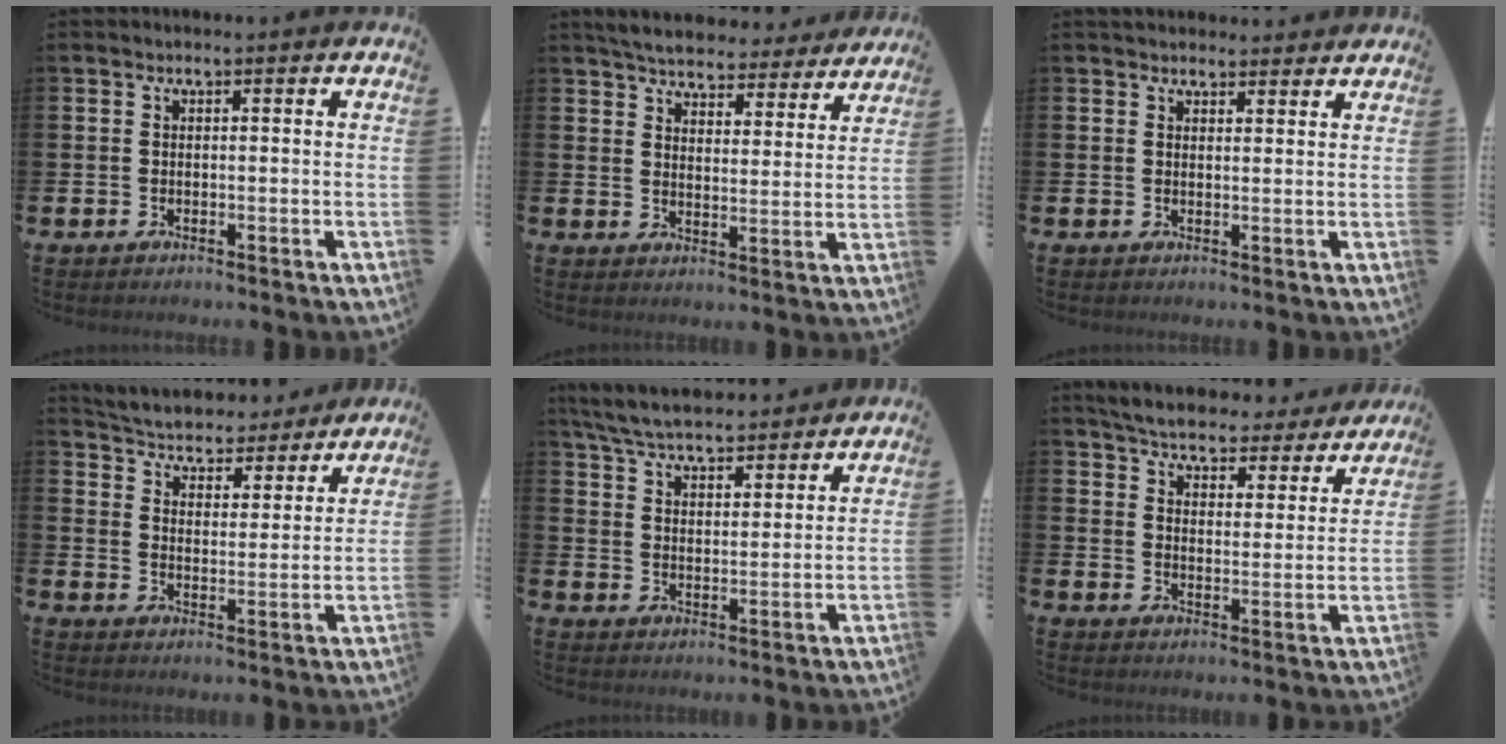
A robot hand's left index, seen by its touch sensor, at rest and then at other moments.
{"total": 5.5, "force": [5.4, 0.9, 0.8], "torque": [-0.033, -0.037, 0.093]}
{"total": 2.5, "force": [2.4, 0.7, 0.0], "torque": [0.008, -0.012, 0.042]}
{"total": 5.1, "force": [4.9, 1.3, 0.1], "torque": [-0.024, -0.047, 0.080]}
{"total": 6.7, "force": [6.4, 1.0, 1.5], "torque": [-0.056, -0.033, 0.116]}
{"total": 5.7, "force": [5.6, 0.9, 0.9], "torque": [-0.038, -0.041, 0.094]}